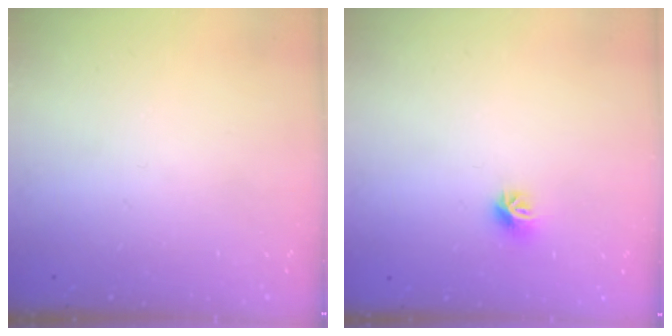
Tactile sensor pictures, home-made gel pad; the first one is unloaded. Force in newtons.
{"total": 8.0, "press": 7.9, "slide": 0.6}